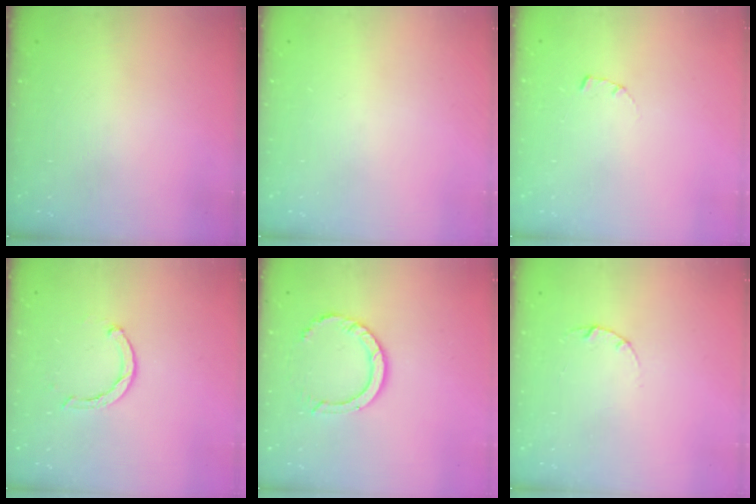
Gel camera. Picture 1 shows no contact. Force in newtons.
{"total": 0.0}
{"total": 1.7, "press": 1.7, "slide": 0.2}
{"total": 2.4, "press": 2.4, "slide": 0.1}
{"total": 8.3, "press": 8.2, "slide": 0.6}
{"total": 3.0, "press": 3.0, "slide": 0.4}